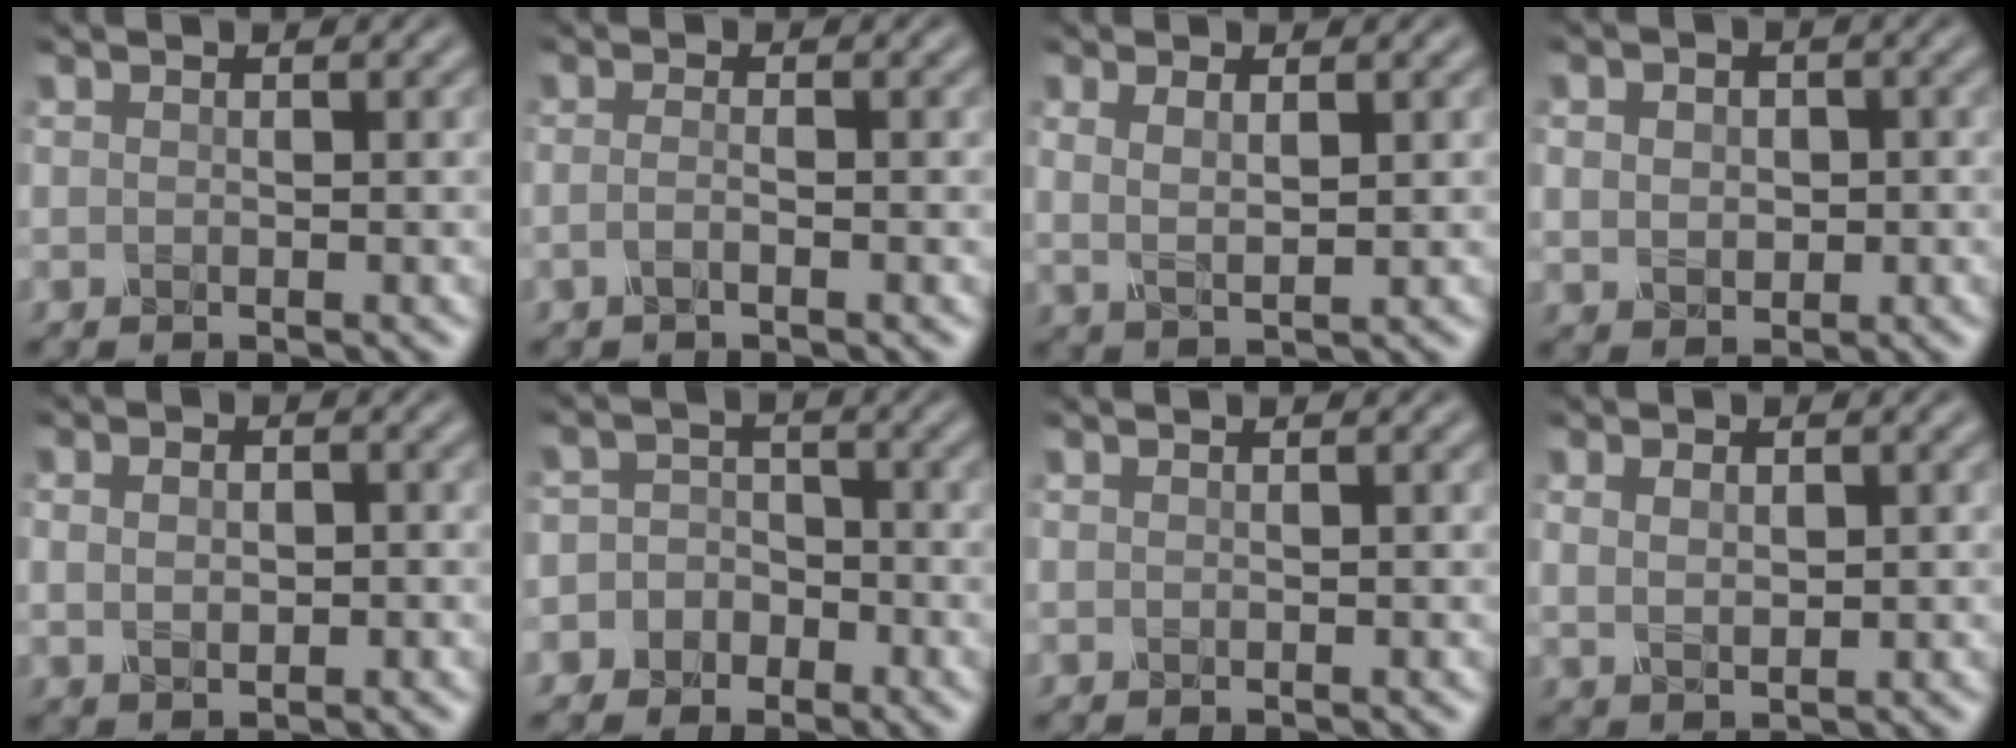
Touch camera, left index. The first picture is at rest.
{"total": 1.2, "force": [-0.5, 0.4, 1.0], "torque": [-0.018, -0.003, -0.014]}
{"total": 2.2, "force": [1.0, 0.7, 1.9], "torque": [-0.036, -0.006, 0.022]}
{"total": 3.0, "force": [0.4, 2.5, 1.8], "torque": [-0.028, 0.009, 0.000]}
{"total": 2.6, "force": [0.2, 1.8, 1.9], "torque": [-0.031, 0.004, 0.003]}
{"total": 4.7, "force": [-2.3, 4.1, 0.4], "torque": [0.025, 0.002, -0.060]}
{"total": 0.0}
{"total": 2.1, "force": [0.6, 1.2, 1.6], "torque": [-0.033, -0.003, 0.016]}